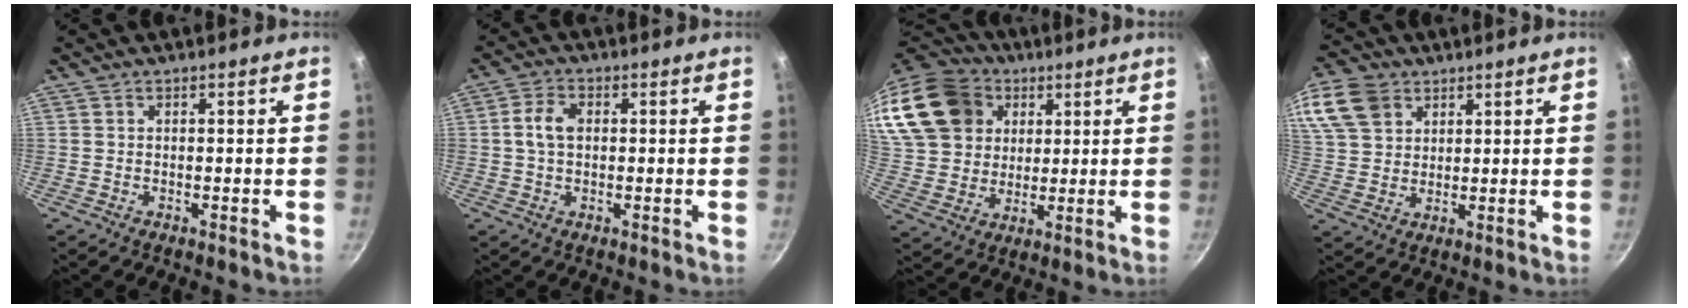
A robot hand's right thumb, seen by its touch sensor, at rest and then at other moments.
{"total": 5.1, "force": [0.5, 3.2, 3.9], "torque": [-0.076, 0.012, 0.004]}
{"total": 24.7, "force": [10.2, 19.1, 11.9], "torque": [-0.257, 0.020, 0.200]}
{"total": 13.8, "force": [6.9, 9.9, 6.7], "torque": [-0.135, 0.003, 0.139]}